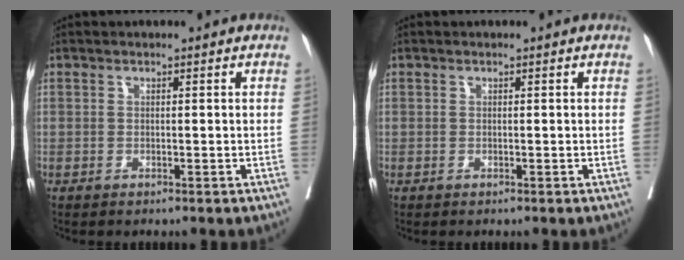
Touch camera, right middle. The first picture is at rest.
{"total": 0.0}